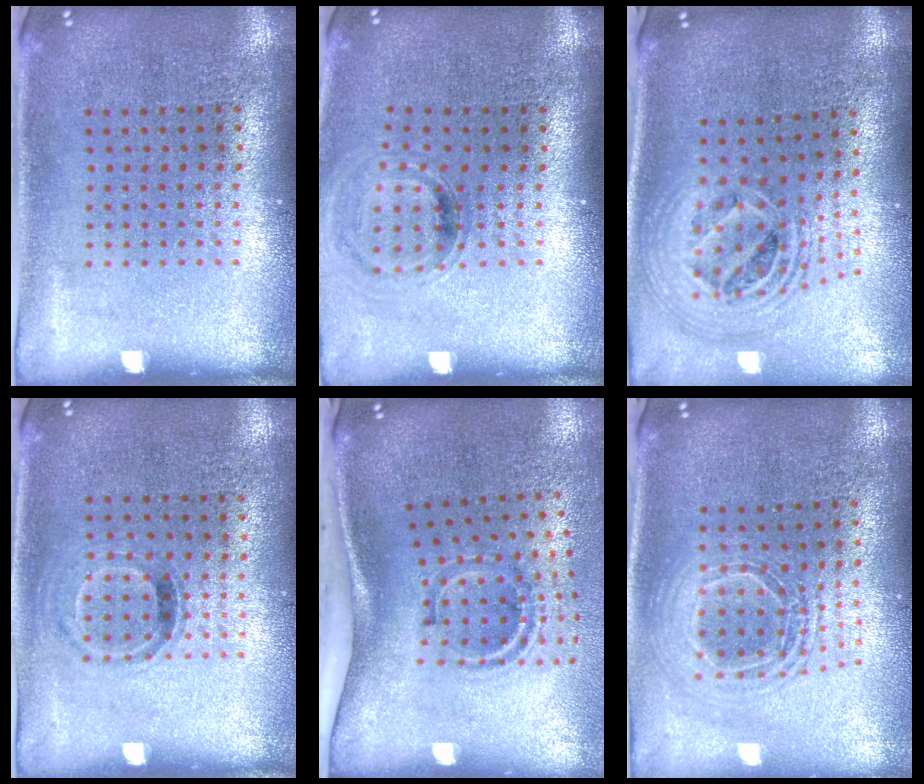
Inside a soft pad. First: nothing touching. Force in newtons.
{"total": 0.9, "press": 0.8, "slide": 0.2}
{"total": 2.4, "press": 1.8, "slide": 1.6}
{"total": 0.9, "press": 0.7, "slide": 0.5}
{"total": 2.0, "press": 1.2, "slide": 1.7}
{"total": 1.8, "press": 1.5, "slide": 1.1}